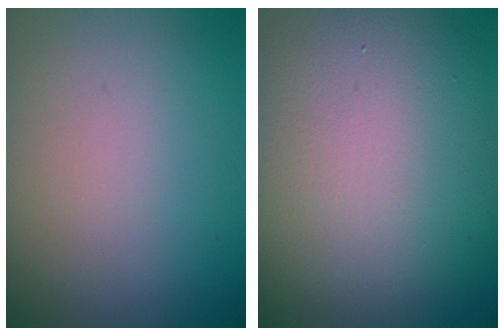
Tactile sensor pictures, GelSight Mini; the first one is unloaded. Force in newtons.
{"total": 13.7, "press": 13.7, "slide": 0.7}